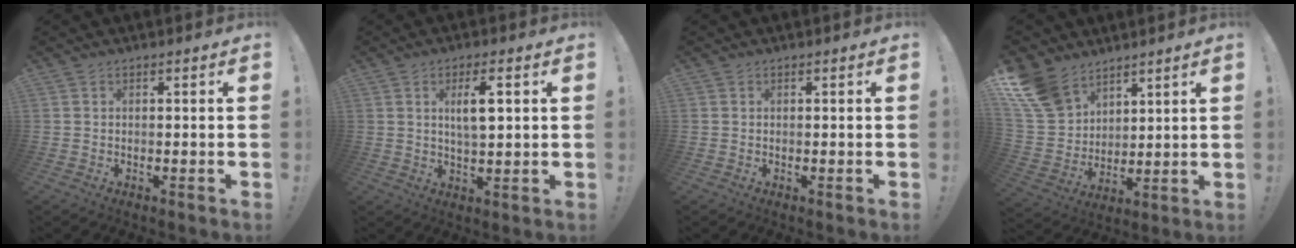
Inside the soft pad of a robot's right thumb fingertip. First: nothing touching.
{"total": 6.8, "force": [2.0, 2.4, 6.1], "torque": [-0.103, -0.001, 0.030]}
{"total": 0.0}
{"total": 14.2, "force": [9.9, 8.9, 5.2], "torque": [-0.107, -0.064, 0.197]}